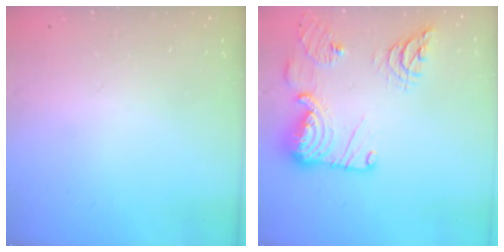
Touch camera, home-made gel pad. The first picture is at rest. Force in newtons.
{"total": 18.8, "press": 18.6, "slide": 2.3}